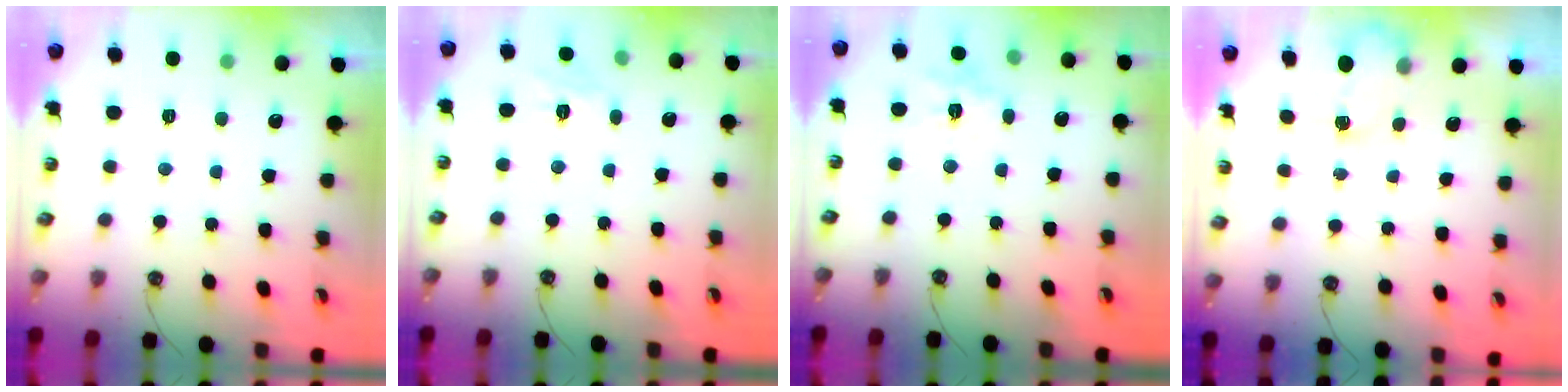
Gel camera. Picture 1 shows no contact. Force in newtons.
{"total": 5.8, "press": 5.8, "slide": 0.5}
{"total": 9.9, "press": 9.9, "slide": 0.7}
{"total": 2.4, "press": 2.4, "slide": 0.5}